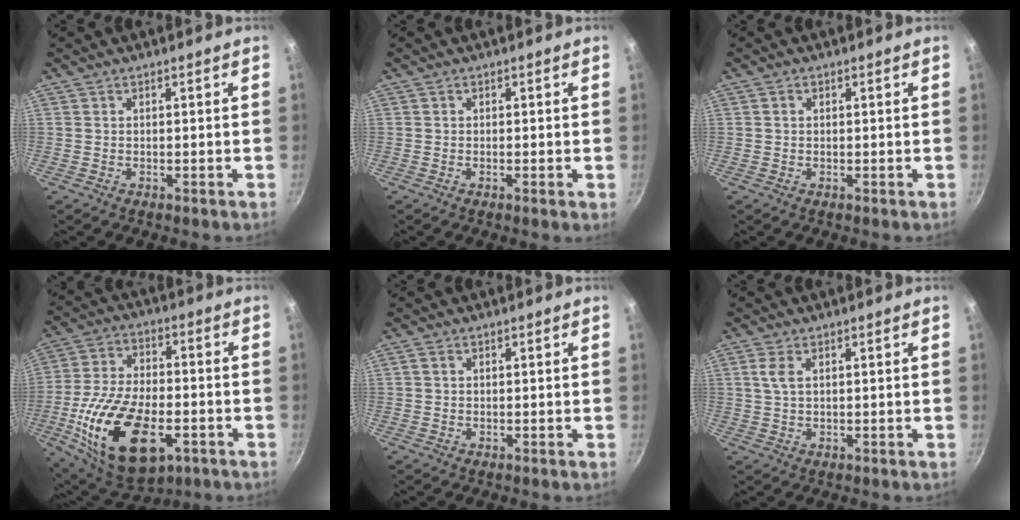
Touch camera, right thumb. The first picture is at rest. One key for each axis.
{"total": 0.8, "fx": -0.3, "fy": 0.0, "fz": 0.8, "tx": -0.013, "ty": -0.003, "tz": -0.007}
{"total": 0.7, "fx": 0.1, "fy": 0.6, "fz": 0.3, "tx": -0.004, "ty": 0.005, "tz": 0.002}
{"total": 22.4, "fx": -7.4, "fy": 11.8, "fz": 17.6, "tx": -0.319, "ty": 0.013, "tz": -0.122}
{"total": 0.7, "fx": 0.2, "fy": 0.6, "fz": 0.4, "tx": -0.008, "ty": 0.004, "tz": 0.003}
{"total": 2.8, "fx": 0.9, "fy": 1.3, "fz": 2.3, "tx": -0.046, "ty": -0.001, "tz": 0.019}